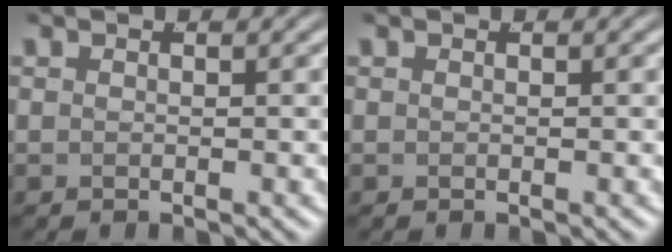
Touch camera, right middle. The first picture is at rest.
{"total": 0.0}